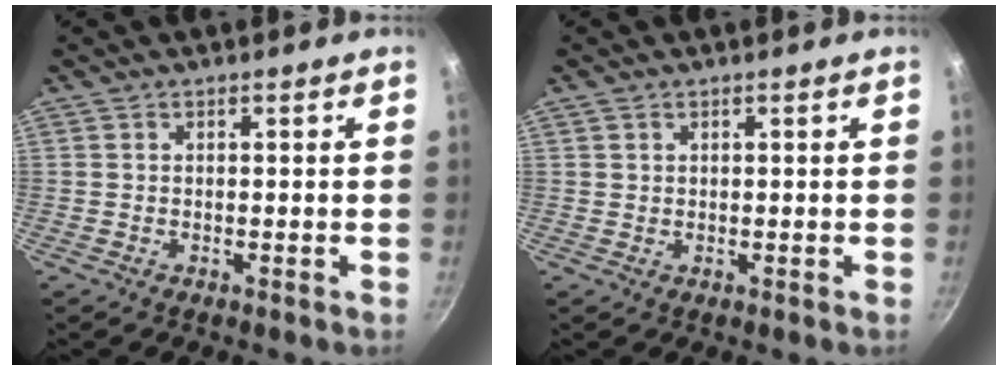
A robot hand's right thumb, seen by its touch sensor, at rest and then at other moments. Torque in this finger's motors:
{"motor_torque": [-0.24, 0.26, -0.20, 0.06, -0.01]}